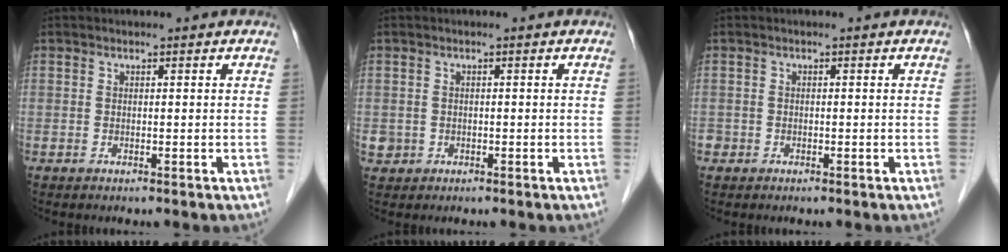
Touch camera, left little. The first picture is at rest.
{"total": 1.5, "force": [-0.3, 1.4, 0.2], "torque": [-0.002, 0.005, -0.001]}
{"total": 0.9, "force": [-0.5, 0.8, 0.0], "torque": [-0.003, 0.004, -0.010]}